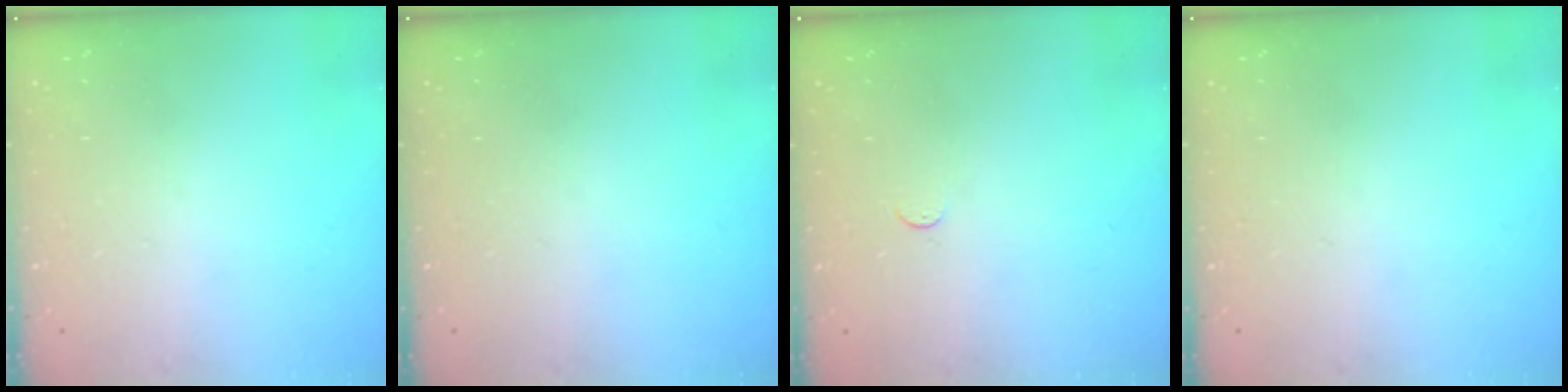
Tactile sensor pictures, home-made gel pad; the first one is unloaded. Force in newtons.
{"total": 0.0}
{"total": 2.7, "press": 2.7, "slide": 0.4}
{"total": 0.0}